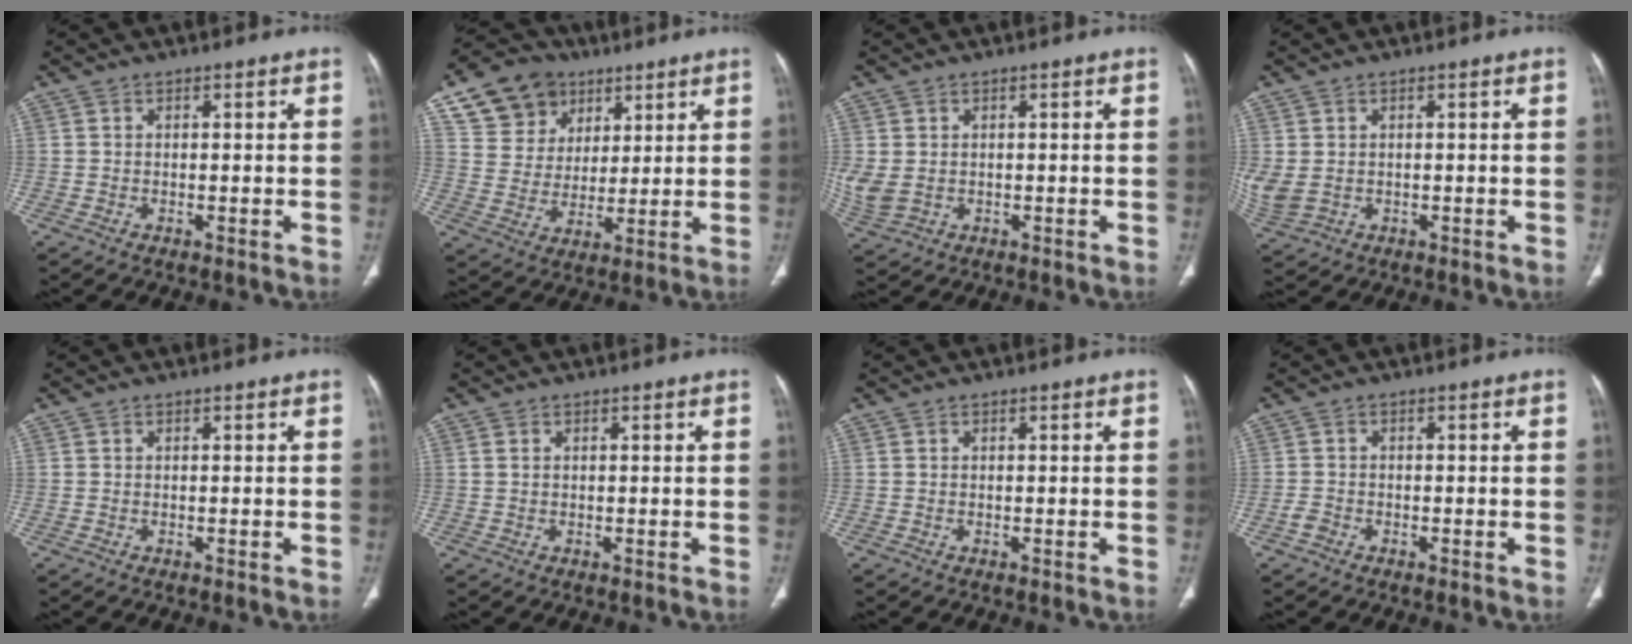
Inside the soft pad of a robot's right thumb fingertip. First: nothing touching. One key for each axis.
{"total": 13.6, "fx": 7.3, "fy": 10.6, "fz": 4.4, "tx": -0.052, "ty": -0.015, "tz": 0.137}
{"total": 4.8, "fx": 0.0, "fy": 3.6, "fz": 3.2, "tx": -0.083, "ty": -0.003, "tz": 0.010}
{"total": 5.0, "fx": 0.0, "fy": 3.7, "fz": 3.3, "tx": -0.090, "ty": -0.002, "tz": 0.013}
{"total": 0.0}
{"total": 0.6, "fx": 0.2, "fy": 0.4, "fz": 0.4, "tx": -0.007, "ty": 0.002, "tz": 0.005}
{"total": 0.0}
{"total": 1.5, "fx": -1.0, "fy": 0.8, "fz": 0.7, "tx": -0.012, "ty": 0.002, "tz": -0.025}